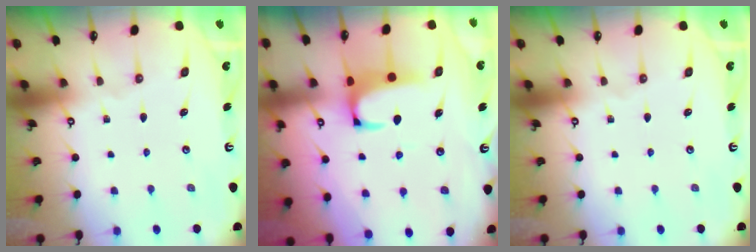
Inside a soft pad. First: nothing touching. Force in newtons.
{"total": 2.1, "press": 1.9, "slide": 0.9}
{"total": 0.0}